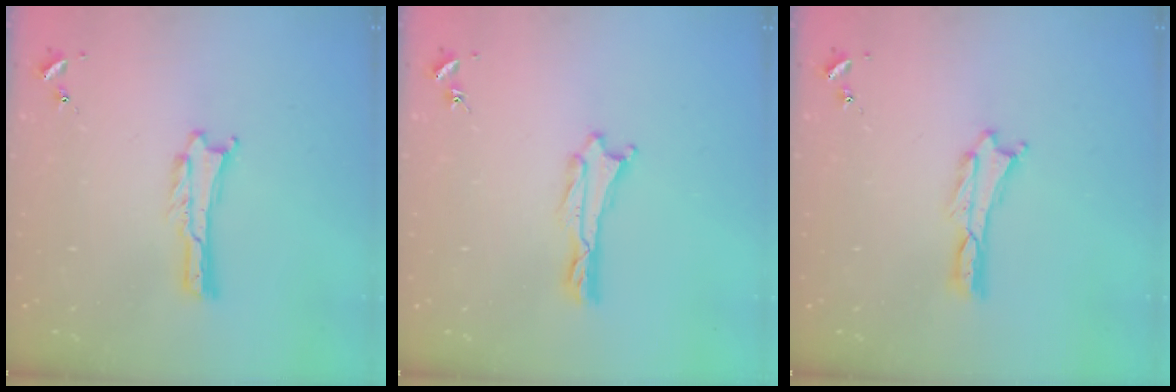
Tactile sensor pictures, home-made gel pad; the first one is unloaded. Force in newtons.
{"total": 0.6, "press": 0.6, "slide": 0.1}
{"total": 0.0}